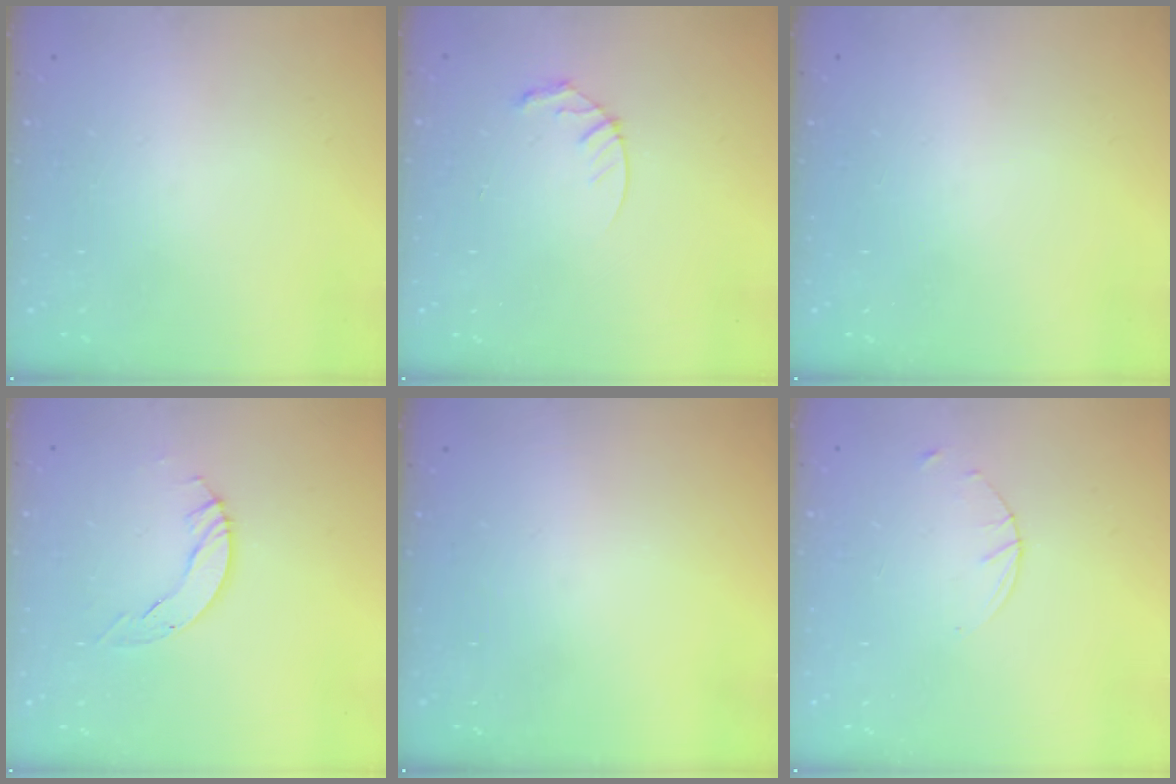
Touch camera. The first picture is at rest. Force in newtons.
{"total": 4.7, "press": 4.7, "slide": 0.4}
{"total": 0.0}
{"total": 4.9, "press": 4.9, "slide": 0.5}
{"total": 0.0}
{"total": 1.6, "press": 1.6, "slide": 0.2}